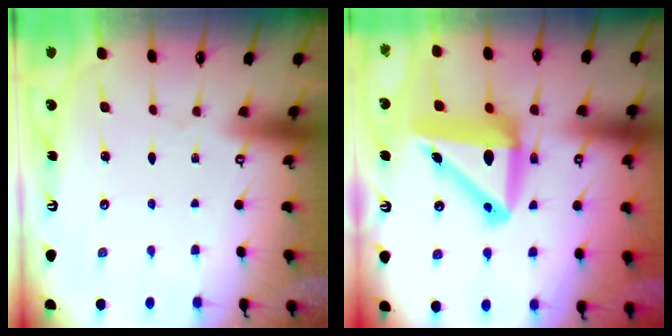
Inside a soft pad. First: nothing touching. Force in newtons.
{"total": 14.6, "press": 14.1, "slide": 3.5}